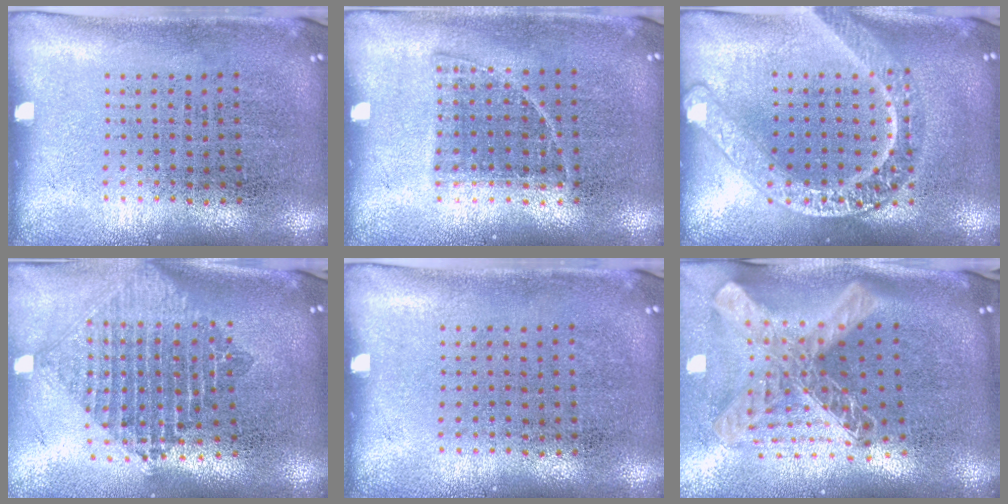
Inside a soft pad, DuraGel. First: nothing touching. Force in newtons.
{"total": 0.8, "press": 0.7, "slide": 0.4}
{"total": 3.3, "press": 3.3, "slide": 0.4}
{"total": 2.2, "press": 1.7, "slide": 1.4}
{"total": 0.0}
{"total": 2.9, "press": 2.1, "slide": 2.1}